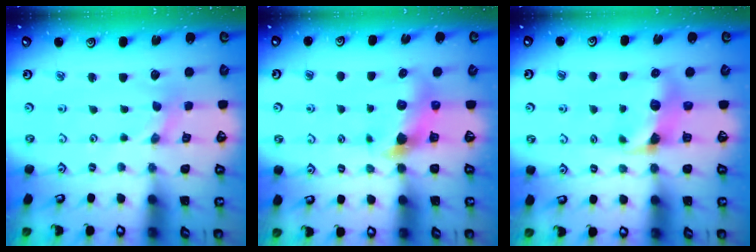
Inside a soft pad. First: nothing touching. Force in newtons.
{"total": 6.0, "press": 6.0, "slide": 0.4}
{"total": 7.1, "press": 7.1, "slide": 0.3}